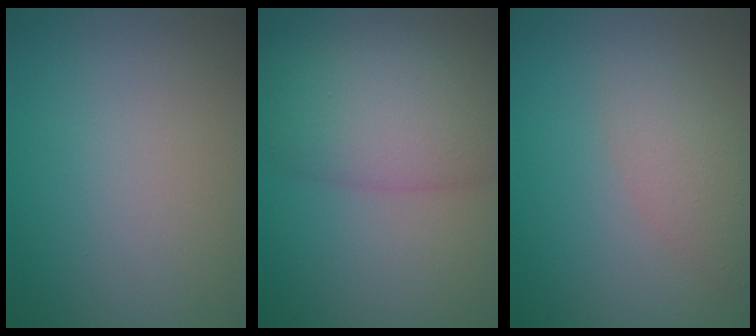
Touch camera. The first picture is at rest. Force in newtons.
{"total": 7.5, "press": 7.5, "slide": 0.4}
{"total": 2.9, "press": 2.9, "slide": 0.2}